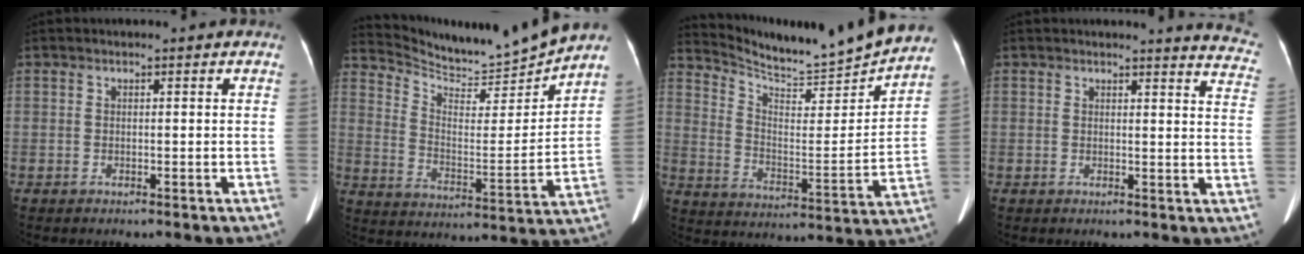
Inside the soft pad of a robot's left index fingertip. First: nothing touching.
{"total": 13.6, "force": [13.4, -1.3, 2.2], "torque": [-0.056, -0.036, 0.220]}
{"total": 18.2, "force": [17.4, -0.8, 5.2], "torque": [-0.105, -0.063, 0.259]}
{"total": 8.9, "force": [8.8, 0.3, 1.5], "torque": [0.006, -0.076, 0.059]}